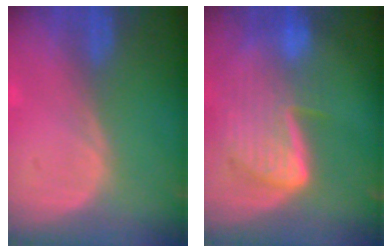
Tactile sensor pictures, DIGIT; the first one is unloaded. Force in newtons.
{"total": 9.2, "press": 8.0, "slide": 4.5}